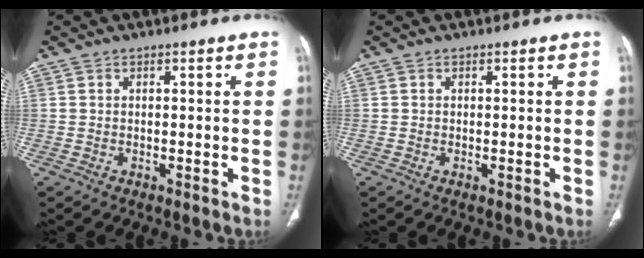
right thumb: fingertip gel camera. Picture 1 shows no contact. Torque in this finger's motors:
{"motor_torque": [-0.28, -0.02, -0.15, 0.63, 0.03]}